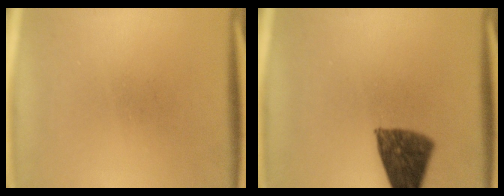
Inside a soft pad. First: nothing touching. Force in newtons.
{"total": 9.7}